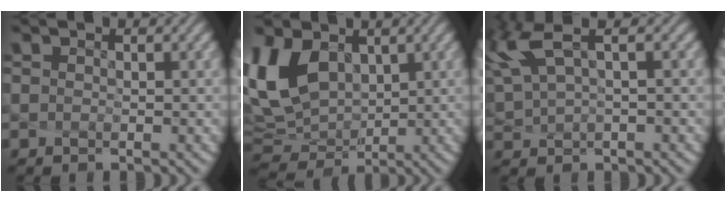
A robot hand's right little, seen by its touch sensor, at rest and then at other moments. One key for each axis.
{"total": 8.6, "fx": 1.9, "fy": 5.8, "fz": 6.0, "tx": -0.155, "ty": 0.000, "tz": 0.043}
{"total": 4.2, "fx": 2.1, "fy": 1.1, "fz": 3.5, "tx": -0.102, "ty": 0.013, "tz": 0.057}